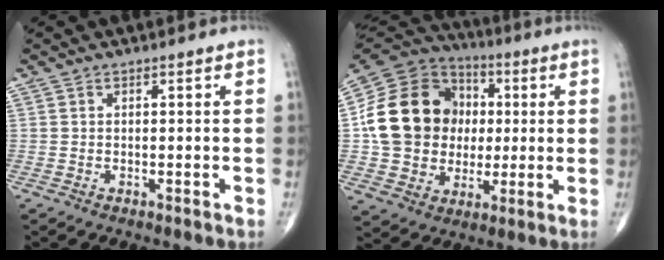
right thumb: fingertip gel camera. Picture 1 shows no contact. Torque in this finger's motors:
{"motor_torque": [1.17, 3.36, 0.92, -0.56, 0.12]}